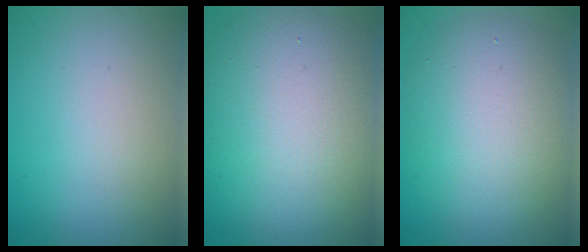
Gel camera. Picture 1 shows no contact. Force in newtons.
{"total": 13.7, "press": 13.7, "slide": 0.8}
{"total": 8.9, "press": 8.9, "slide": 0.3}